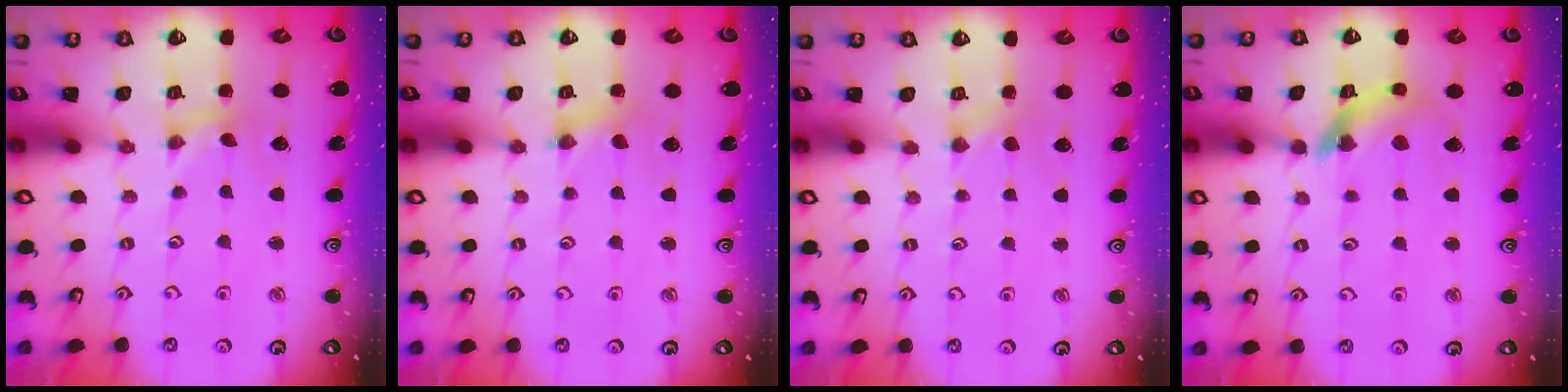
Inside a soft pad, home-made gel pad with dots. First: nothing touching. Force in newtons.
{"total": 1.9, "press": 1.8, "slide": 0.3}
{"total": 2.2, "press": 2.2, "slide": 0.4}
{"total": 11.8, "press": 11.7, "slide": 1.4}